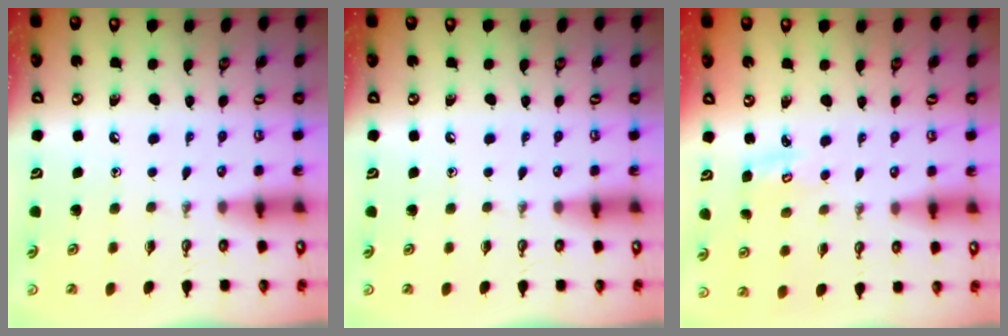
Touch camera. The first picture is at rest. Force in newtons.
{"total": 0.0}
{"total": 3.1, "press": 3.0, "slide": 0.3}